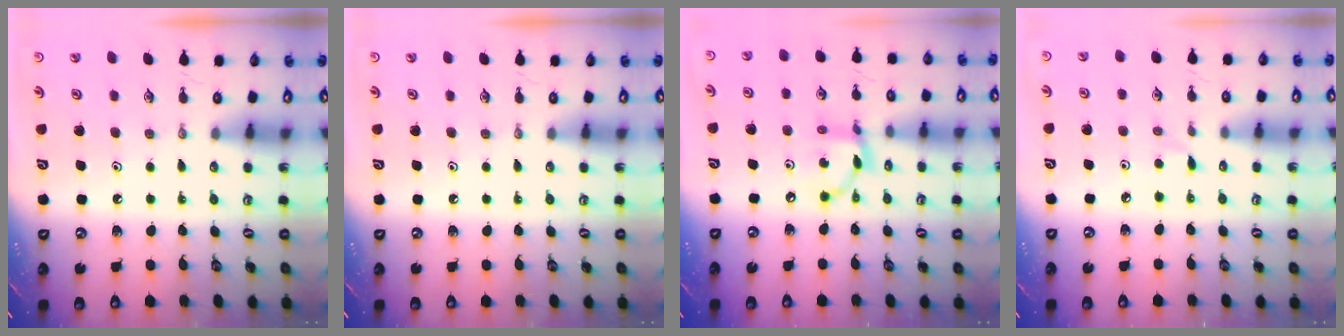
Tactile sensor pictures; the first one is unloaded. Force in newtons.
{"total": 0.0}
{"total": 9.3, "press": 9.3, "slide": 0.5}
{"total": 3.7, "press": 3.7, "slide": 0.5}